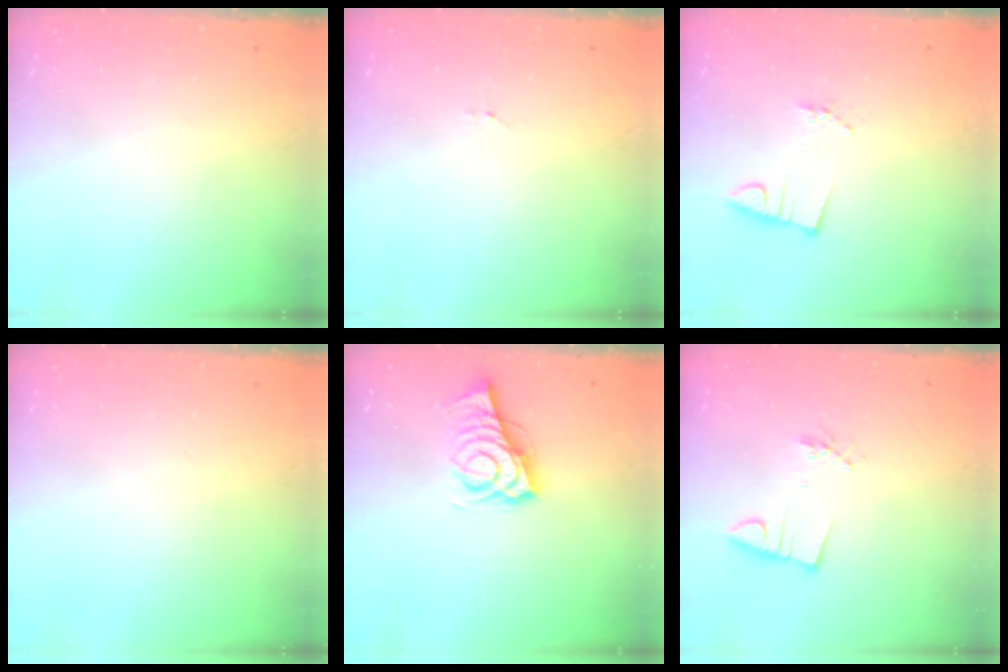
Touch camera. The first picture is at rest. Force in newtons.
{"total": 3.3, "press": 3.3, "slide": 0.3}
{"total": 3.0, "press": 1.6, "slide": 2.5}
{"total": 0.0}
{"total": 8.7, "press": 8.4, "slide": 2.4}
{"total": 3.0, "press": 1.6, "slide": 2.5}